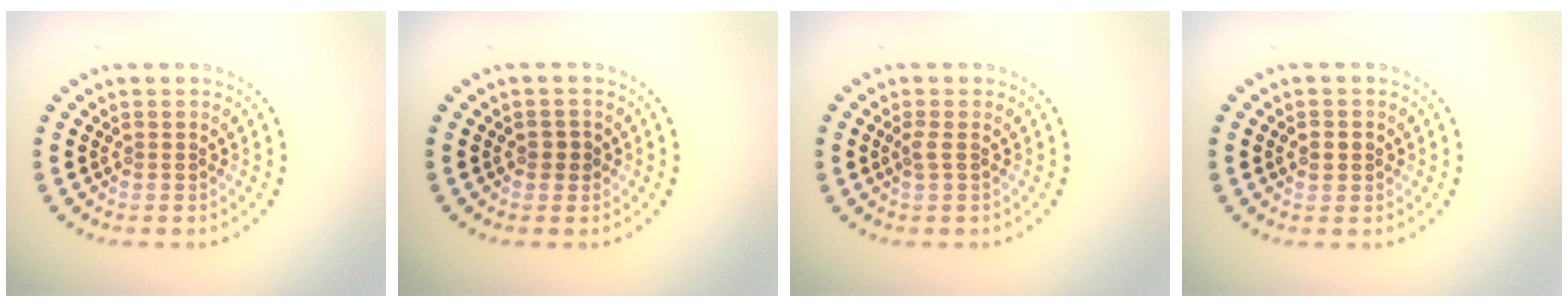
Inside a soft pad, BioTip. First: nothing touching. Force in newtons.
{"total": 1.1, "press": 1.1, "slide": 0.2}
{"total": 0.8, "press": 0.6, "slide": 0.5}
{"total": 1.1, "press": 1.0, "slide": 0.2}